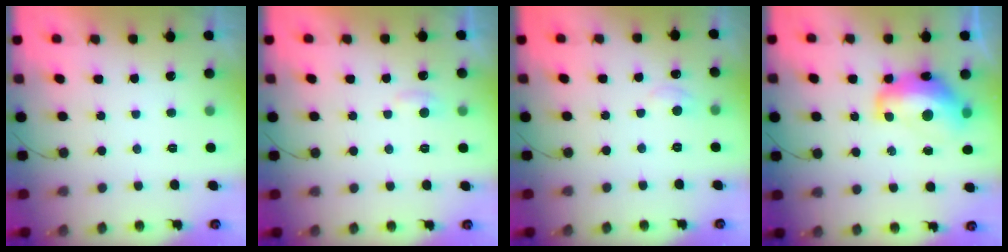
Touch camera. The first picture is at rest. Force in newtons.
{"total": 3.6, "press": 3.6, "slide": 0.3}
{"total": 5.5, "press": 5.4, "slide": 0.7}
{"total": 14.3, "press": 14.2, "slide": 1.6}